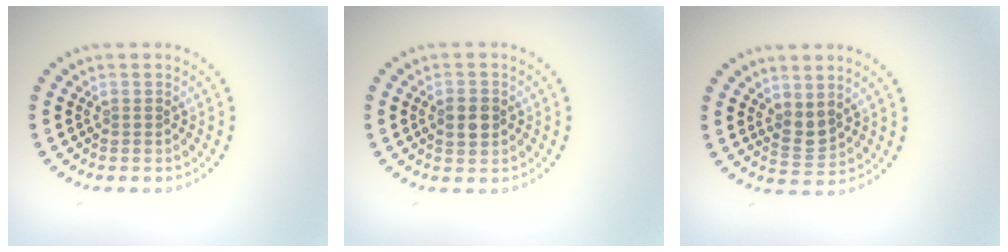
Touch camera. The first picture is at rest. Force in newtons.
{"total": 2.7, "press": 2.7, "slide": 0.0}
{"total": 1.8, "press": 1.6, "slide": 1.0}